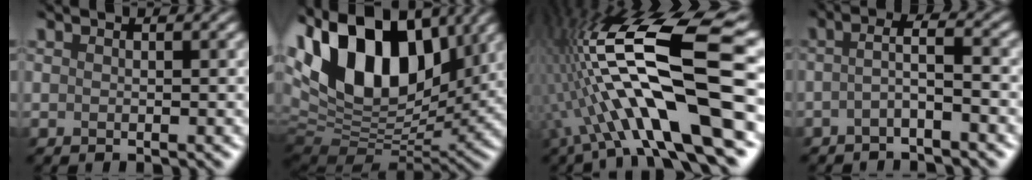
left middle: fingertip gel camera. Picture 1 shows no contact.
{"total": 16.4, "force": [6.8, 9.7, 11.3], "torque": [-0.212, 0.033, 0.111]}
{"total": 15.0, "force": [-1.6, 3.8, 14.4], "torque": [-0.270, 0.035, -0.024]}
{"total": 2.2, "force": [-1.0, 0.2, 2.0], "torque": [-0.036, 0.013, -0.028]}